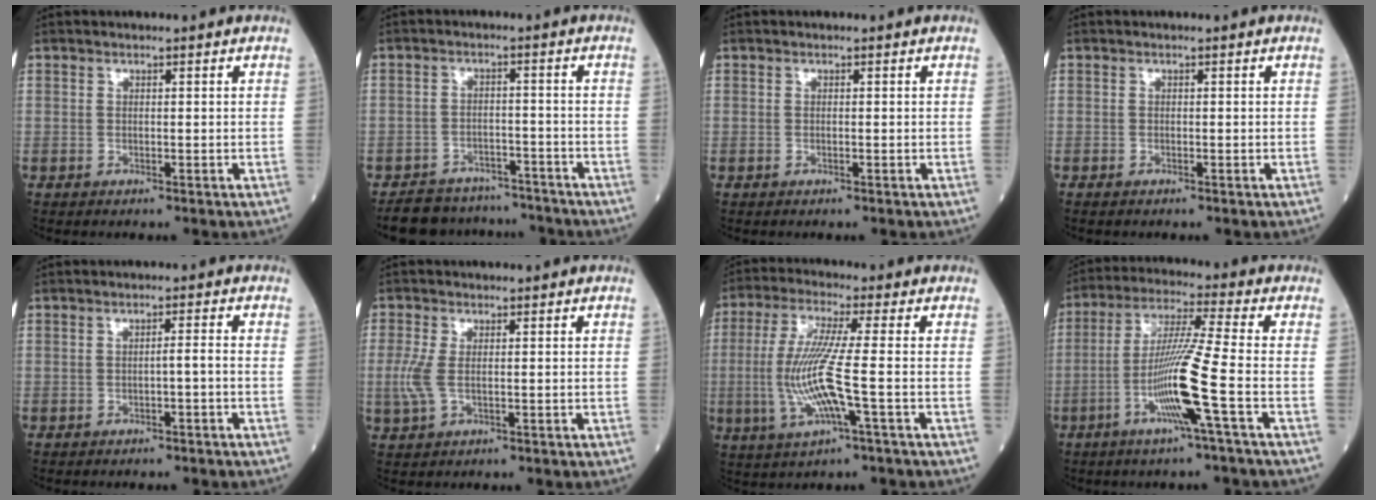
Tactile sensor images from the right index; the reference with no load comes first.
{"total": 9.5, "force": [-8.7, 3.7, 0.9], "torque": [-0.003, 0.017, -0.124]}
{"total": 0.0}
{"total": 1.7, "force": [-1.4, 0.5, 0.7], "torque": [-0.015, -0.005, -0.021]}
{"total": 1.3, "force": [-0.7, -0.1, 1.1], "torque": [-0.017, 0.002, -0.013]}
{"total": 3.5, "force": [-0.2, 1.5, 3.1], "torque": [-0.089, -0.009, -0.005]}
{"total": 10.4, "force": [-1.9, -0.1, 10.2], "torque": [-0.224, -0.008, -0.043]}
{"total": 11.1, "force": [-3.8, -1.9, 10.3], "torque": [-0.203, -0.008, -0.076]}